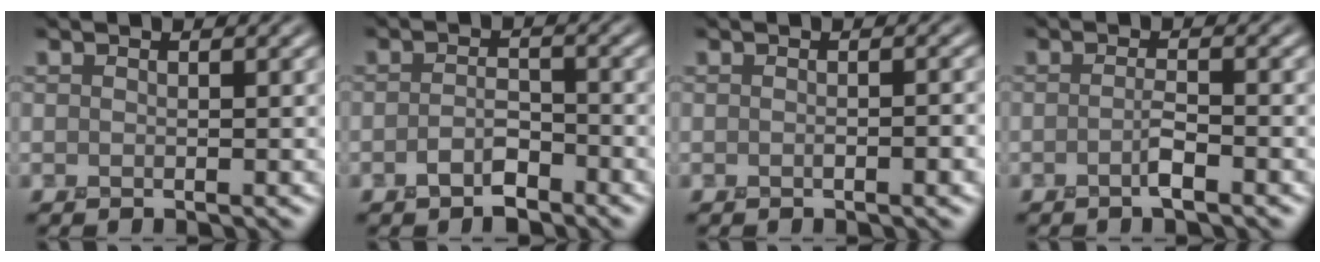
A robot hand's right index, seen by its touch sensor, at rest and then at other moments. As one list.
[{"total": 2.3, "force": [-1.6, 1.0, 1.4], "torque": [-0.026, 0.008, -0.033]}, {"total": 1.5, "force": [-0.4, 0.3, 1.4], "torque": [-0.016, 0.005, -0.007]}, {"total": 1.3, "force": [-0.7, 0.1, 1.1], "torque": [-0.022, 0.006, -0.017]}]